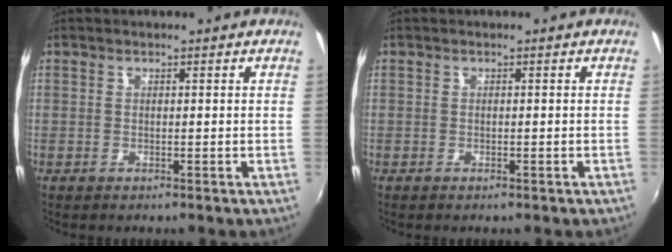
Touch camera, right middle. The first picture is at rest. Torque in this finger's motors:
{"motor_torque": [-0.09, 0.02, 0.05, 0.01]}